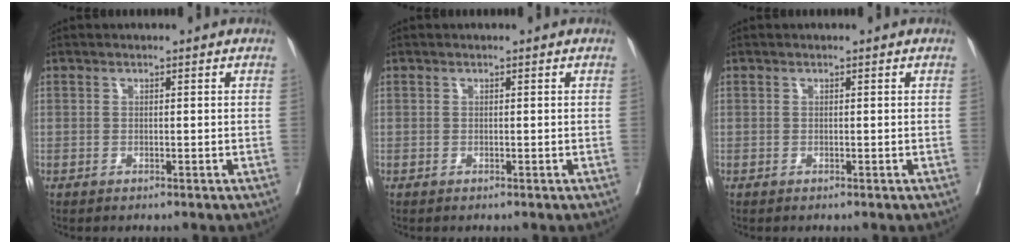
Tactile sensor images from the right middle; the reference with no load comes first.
{"total": 0.0}
{"total": 0.0}